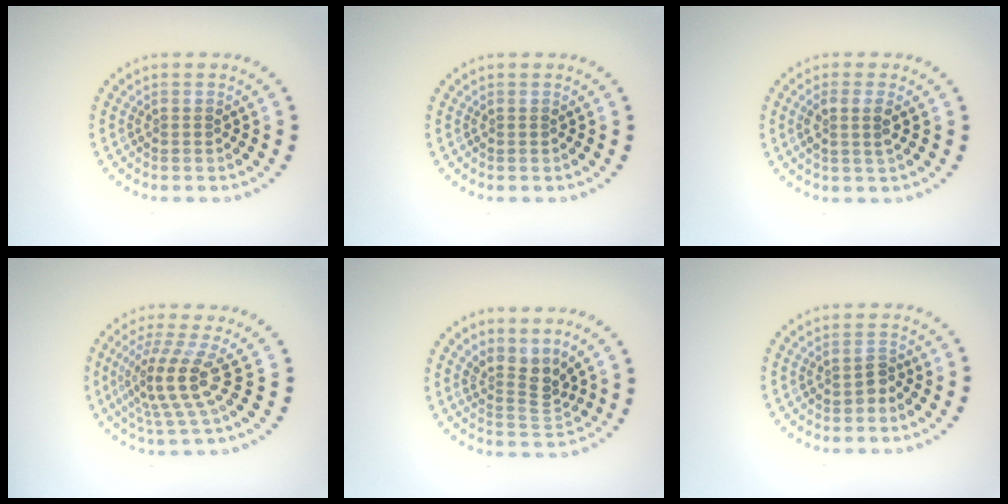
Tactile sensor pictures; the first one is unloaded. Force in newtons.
{"total": 0.0}
{"total": 2.1, "press": 1.8, "slide": 1.1}
{"total": 4.5, "press": 3.1, "slide": 3.2}
{"total": 3.1, "press": 2.2, "slide": 2.2}
{"total": 1.3, "press": 1.2, "slide": 0.6}